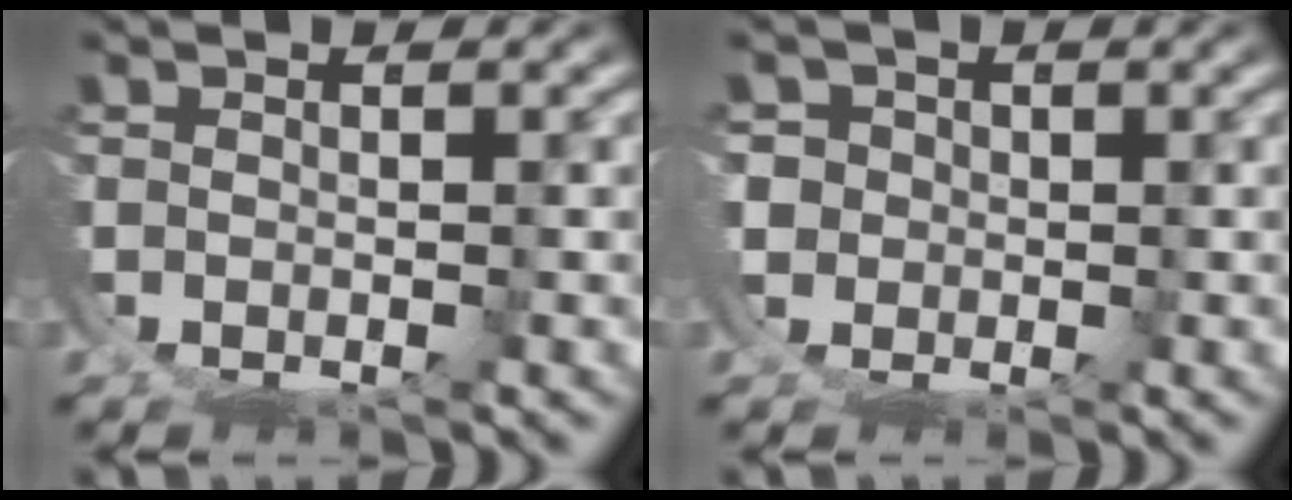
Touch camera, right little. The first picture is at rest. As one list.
[{"total": 5.8, "force": [0.0, 5.3, 2.3], "torque": [-0.067, -0.019, -0.003]}]